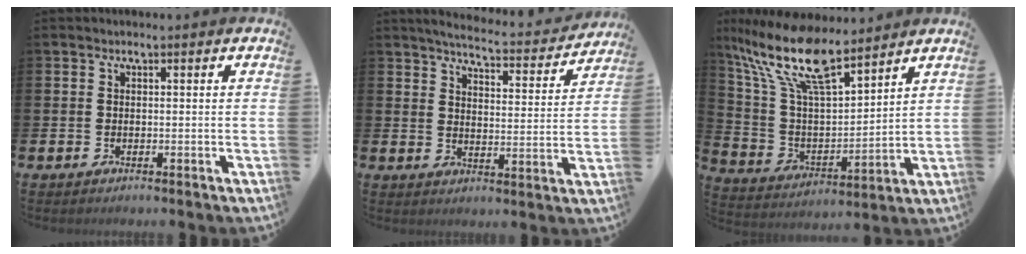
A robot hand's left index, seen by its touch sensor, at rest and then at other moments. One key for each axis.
{"total": 5.2, "fx": 5.1, "fy": 0.3, "fz": 1.3, "tx": -0.037, "ty": -0.039, "tz": 0.083}
{"total": 12.7, "fx": 10.1, "fy": 3.3, "fz": 6.9, "tx": -0.174, "ty": -0.048, "tz": 0.177}